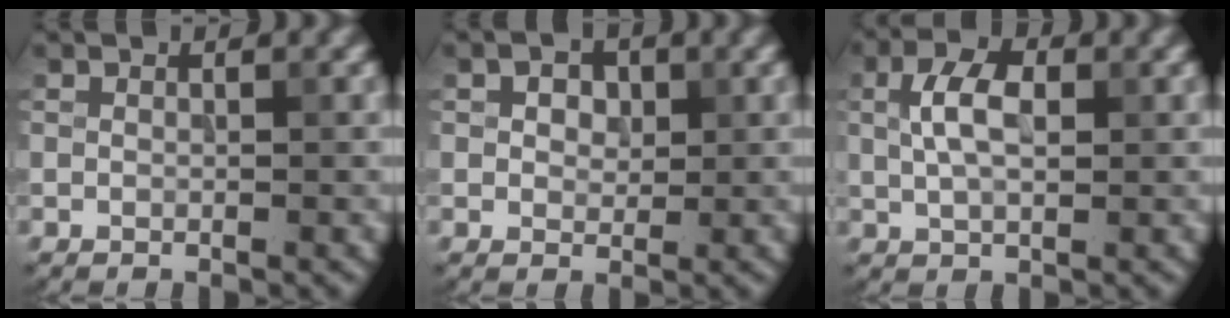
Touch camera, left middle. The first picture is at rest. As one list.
[{"total": 2.7, "force": [1.1, 1.9, 1.6], "torque": [-0.026, 0.008, 0.003]}, {"total": 4.1, "force": [0.8, 2.3, 3.3], "torque": [-0.071, 0.006, 0.012]}]